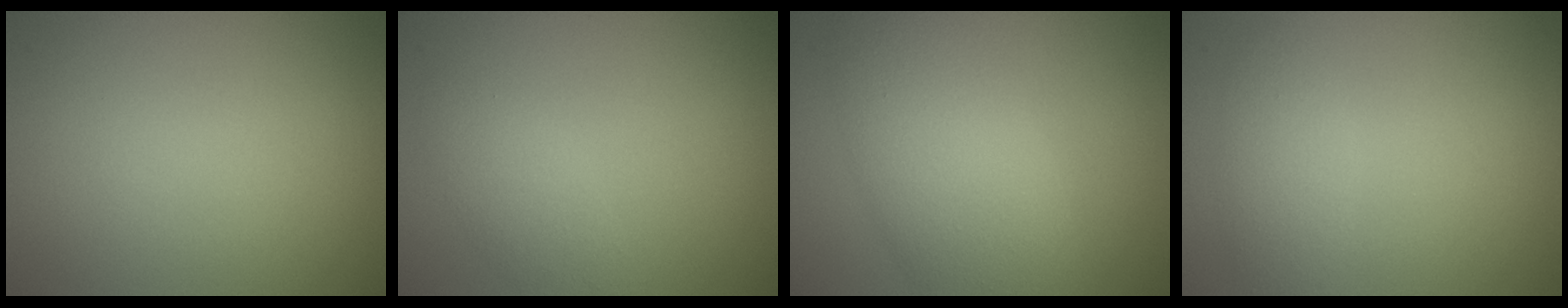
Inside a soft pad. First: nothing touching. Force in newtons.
{"total": 2.0, "press": 2.0, "slide": 0.2}
{"total": 7.0, "press": 7.0, "slide": 0.5}
{"total": 2.1, "press": 2.1, "slide": 0.1}